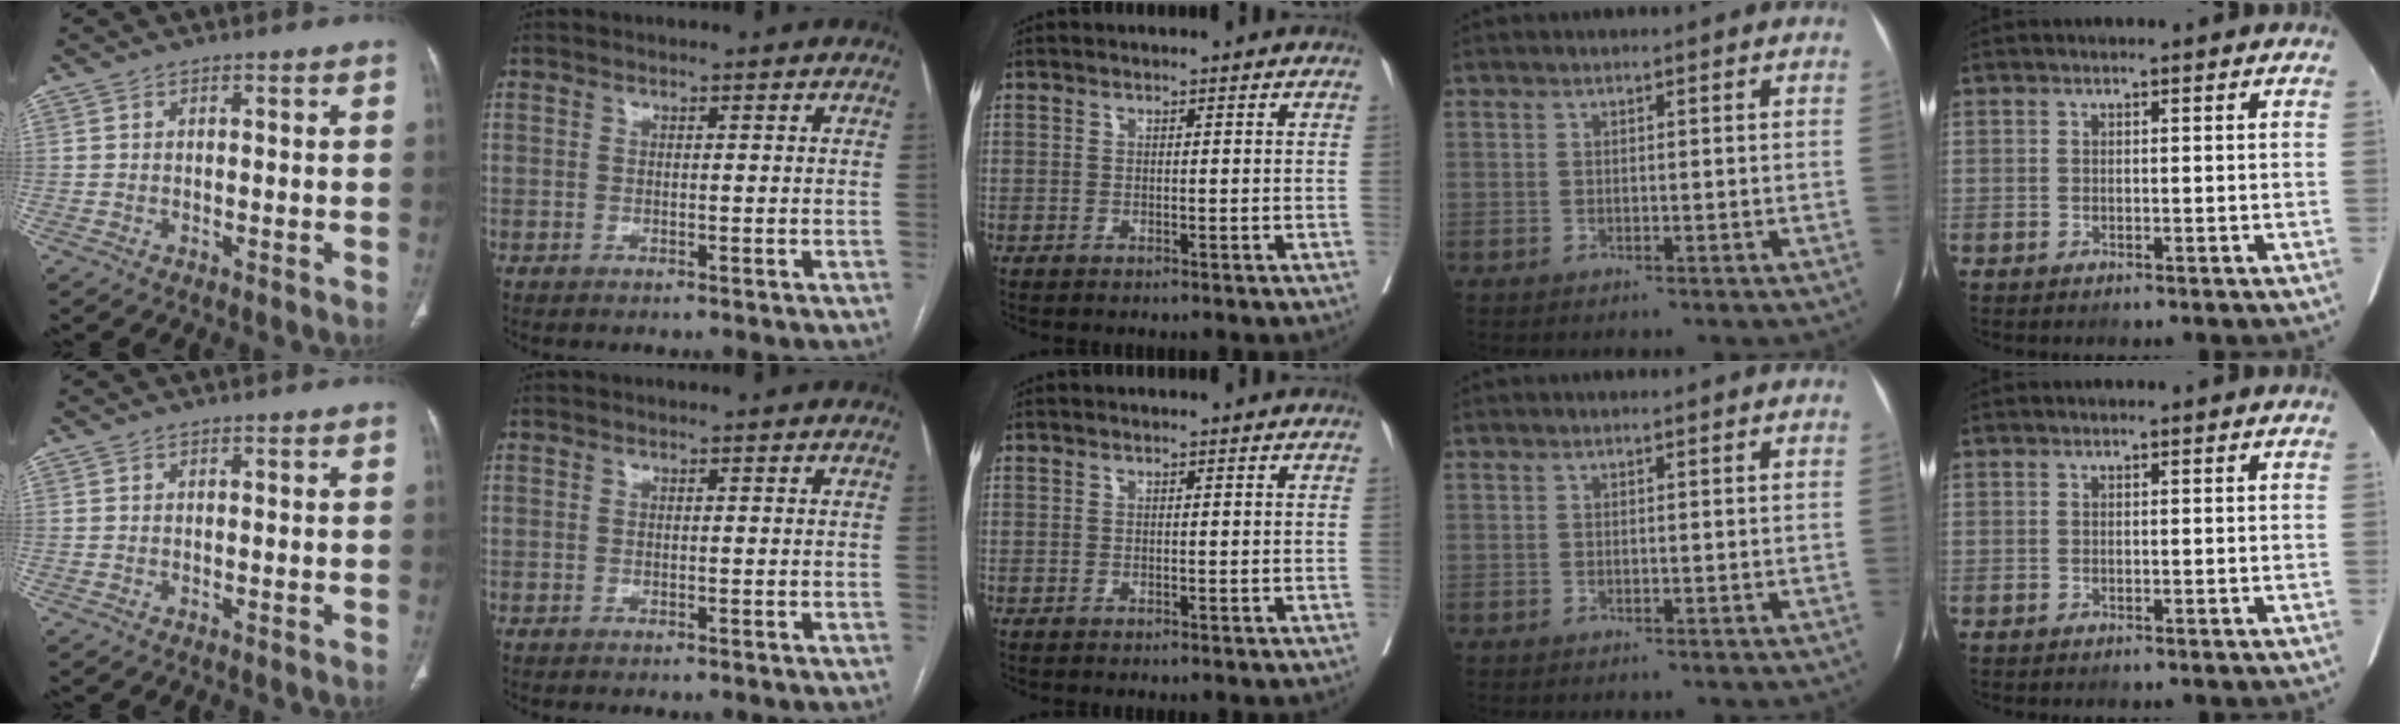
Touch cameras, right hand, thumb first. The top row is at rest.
{}